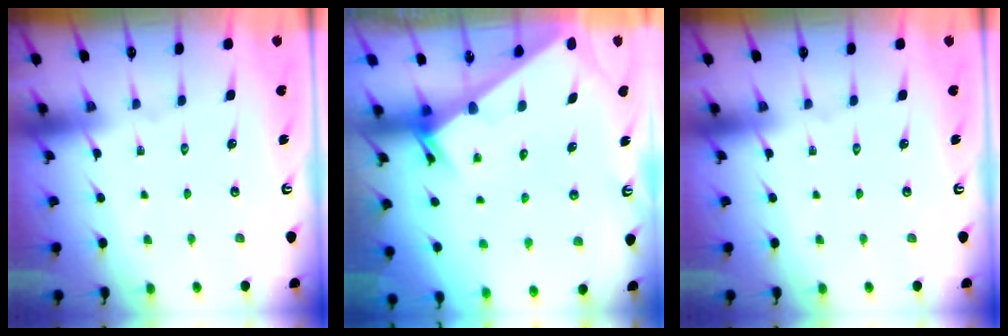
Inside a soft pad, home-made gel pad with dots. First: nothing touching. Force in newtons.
{"total": 2.2, "press": 2.2, "slide": 0.1}
{"total": 0.0}